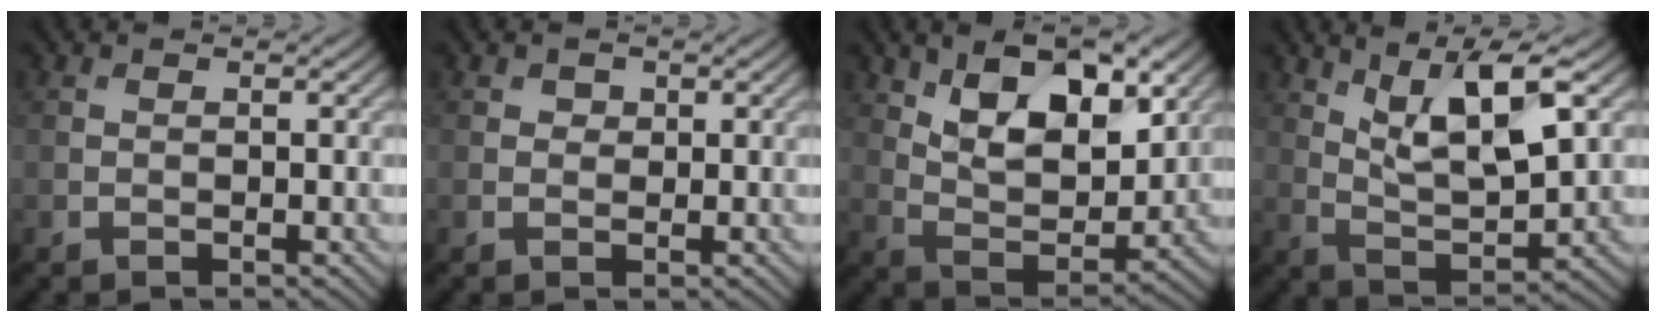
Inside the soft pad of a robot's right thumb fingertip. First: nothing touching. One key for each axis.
{"total": 0.9, "fx": 0.4, "fy": 0.8, "fz": 0.3, "tx": -0.002, "ty": -0.003, "tz": 0.003}
{"total": 12.9, "fx": 6.4, "fy": 6.3, "fz": 9.3, "tx": -0.167, "ty": -0.006, "tz": 0.104}
{"total": 10.8, "fx": 5.3, "fy": 3.5, "fz": 8.8, "tx": -0.169, "ty": 0.003, "tz": 0.096}